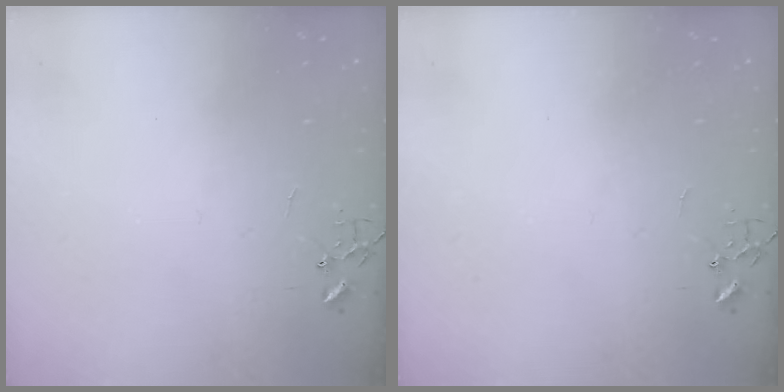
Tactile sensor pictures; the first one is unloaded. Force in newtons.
{"total": 0.0}